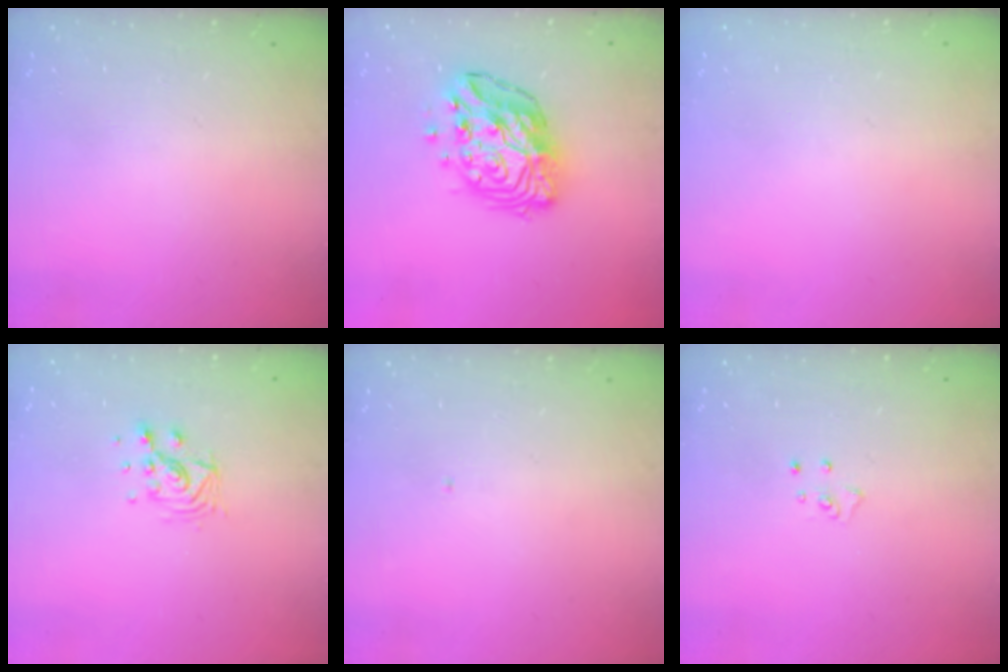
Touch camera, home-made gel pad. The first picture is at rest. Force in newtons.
{"total": 14.9, "press": 14.8, "slide": 1.4}
{"total": 0.0}
{"total": 7.0, "press": 7.0, "slide": 0.2}
{"total": 0.0}
{"total": 4.1, "press": 4.1, "slide": 0.4}